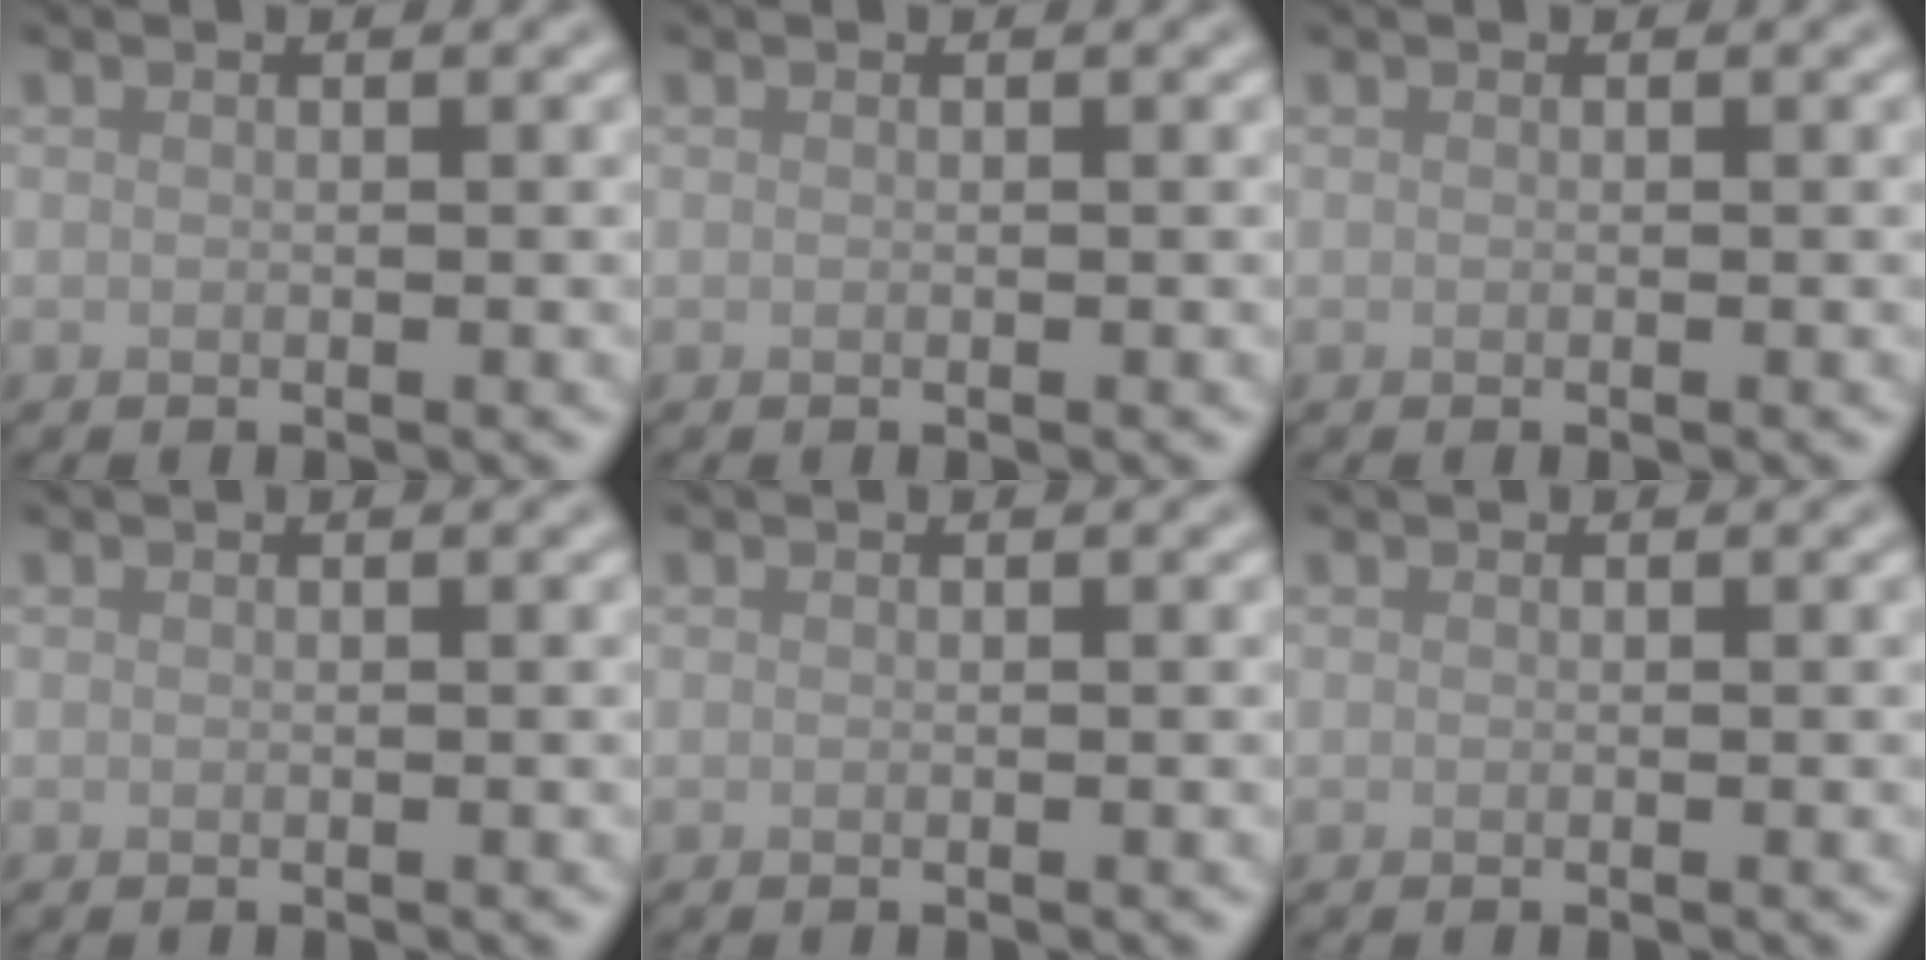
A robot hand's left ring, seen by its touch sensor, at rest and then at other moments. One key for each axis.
{"total": 0.0}
{"total": 0.0}
{"total": 0.0}
{"total": 0.0}
{"total": 0.0}